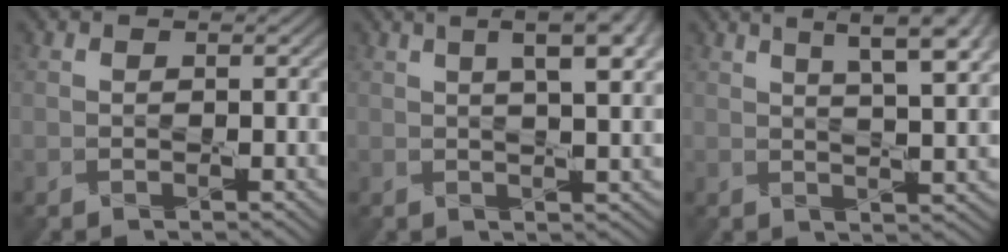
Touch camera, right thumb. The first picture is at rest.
{"total": 9.0, "force": [3.7, 2.8, 7.7], "torque": [-0.088, 0.029, 0.037]}
{"total": 9.8, "force": [5.3, 2.7, 7.8], "torque": [-0.101, 0.022, 0.061]}